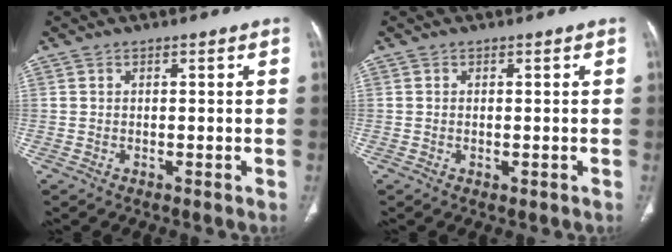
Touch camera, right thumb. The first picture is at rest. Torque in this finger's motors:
{"motor_torque": [-0.70, -0.12, -0.50, 0.39, -0.07]}